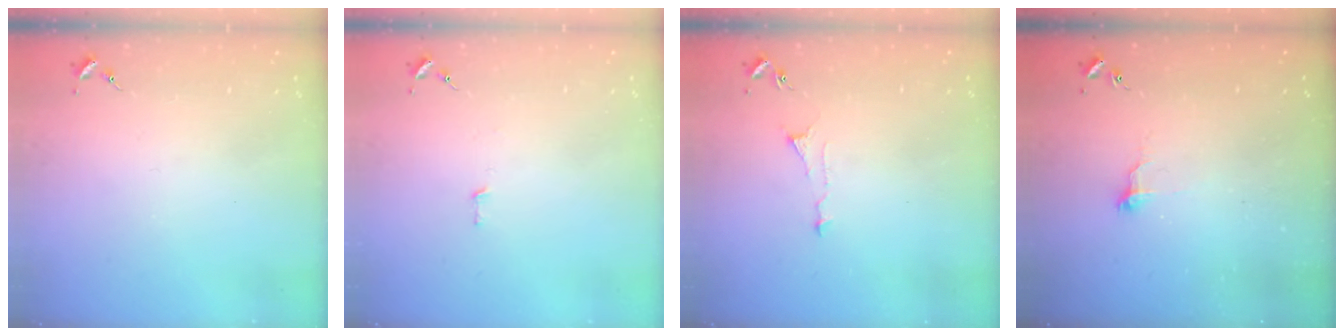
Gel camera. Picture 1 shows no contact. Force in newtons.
{"total": 2.8, "press": 2.8, "slide": 0.2}
{"total": 4.9, "press": 4.9, "slide": 0.4}
{"total": 7.5, "press": 7.5, "slide": 0.7}